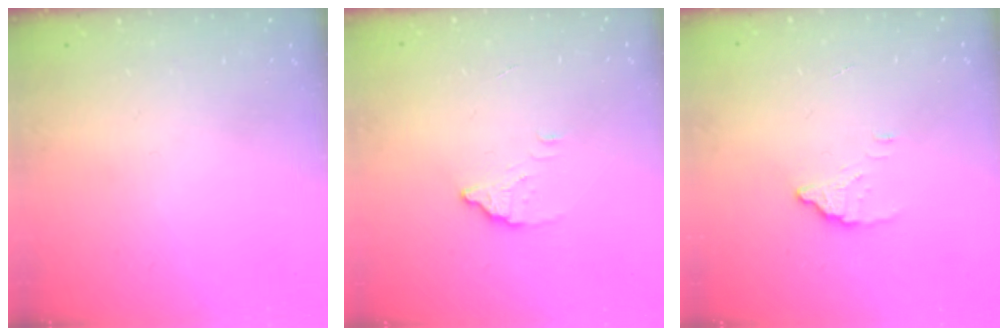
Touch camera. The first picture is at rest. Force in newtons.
{"total": 2.8, "press": 2.8, "slide": 0.2}
{"total": 1.8, "press": 1.7, "slide": 0.1}